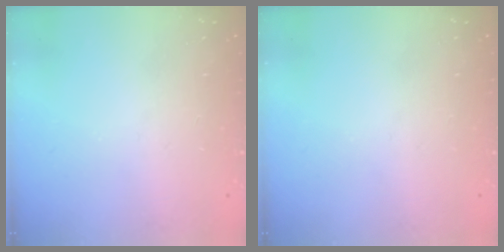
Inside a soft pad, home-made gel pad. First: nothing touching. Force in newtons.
{"total": 0.0}